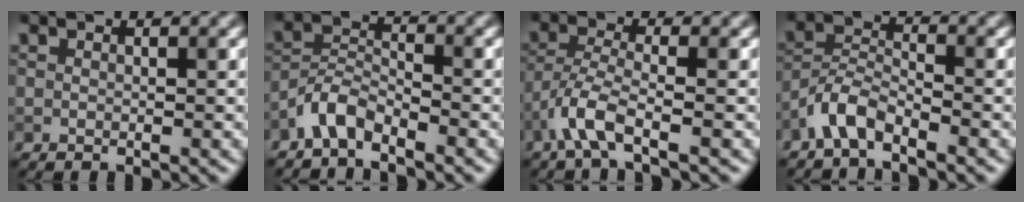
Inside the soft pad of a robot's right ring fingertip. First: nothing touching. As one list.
[{"total": 3.2, "force": [-2.7, 1.0, 1.3], "torque": [-0.025, 0.011, -0.062]}, {"total": 3.8, "force": [-2.4, 0.8, 2.9], "torque": [-0.061, 0.002, -0.059]}, {"total": 3.3, "force": [-2.7, 1.0, 1.7], "torque": [-0.033, 0.010, -0.062]}]